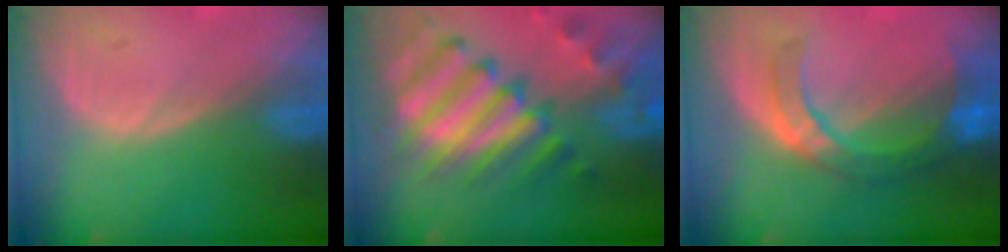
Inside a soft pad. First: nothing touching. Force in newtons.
{"total": 12.2, "press": 10.5, "slide": 6.1}
{"total": 7.7, "press": 7.3, "slide": 2.4}